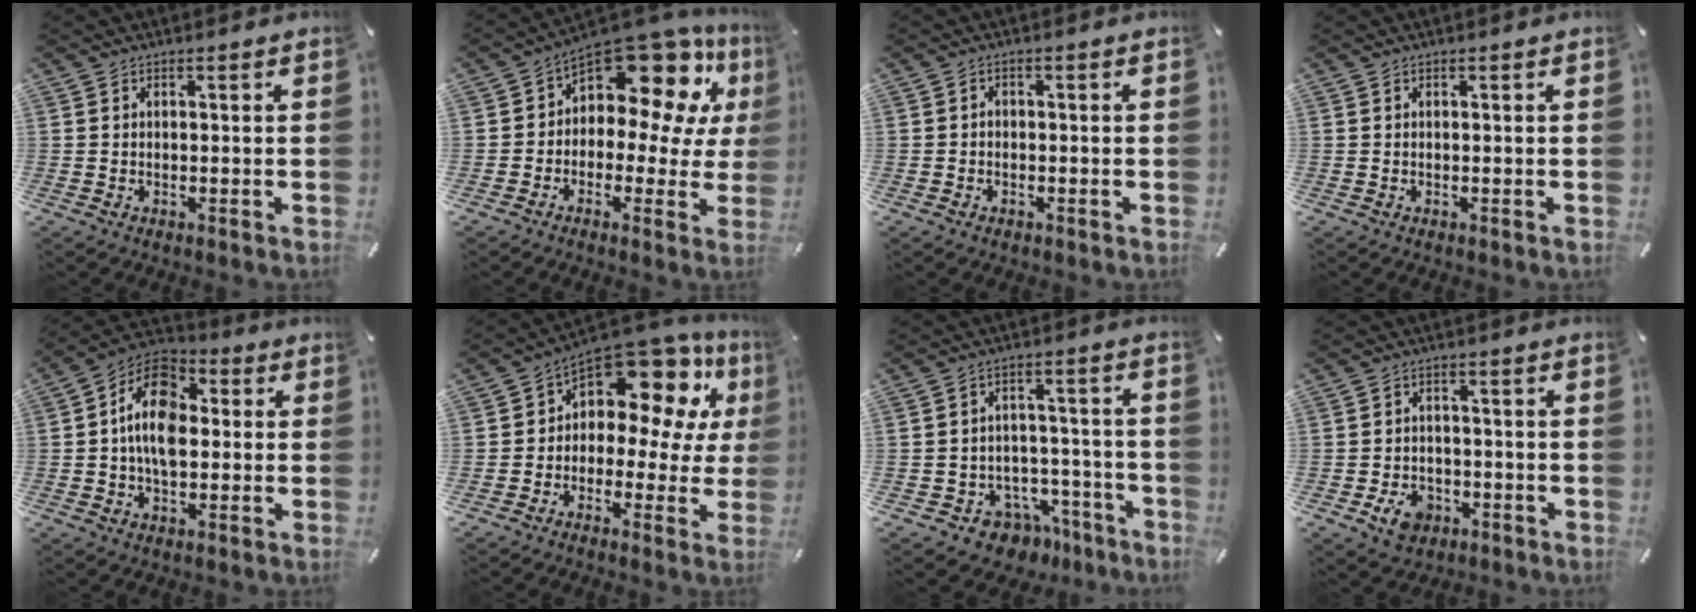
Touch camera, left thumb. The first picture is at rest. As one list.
[{"total": 14.3, "force": [8.1, 8.0, 8.6], "torque": [-0.137, -0.067, 0.139]}, {"total": 1.4, "force": [-0.8, 1.1, 0.5], "torque": [-0.008, 0.007, -0.018]}, {"total": 0.0}, {"total": 13.1, "force": [0.7, 8.9, 9.6], "torque": [-0.179, 0.005, 0.011]}, {"total": 13.1, "force": [7.5, 7.6, 7.5], "torque": [-0.118, -0.067, 0.129]}, {"total": 7.1, "force": [-4.1, 5.6, 1.5], "torque": [-0.022, 0.026, -0.066]}, {"total": 6.4, "force": [-2.9, 4.8, 2.9], "torque": [-0.055, 0.011, -0.054]}]